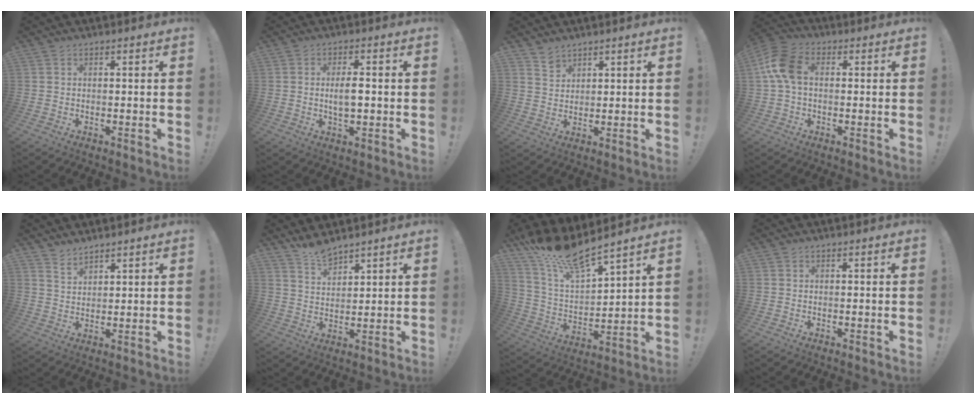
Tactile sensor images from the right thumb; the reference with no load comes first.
{"total": 5.1, "force": [-0.1, 2.0, 4.7], "torque": [-0.084, -0.004, -0.008]}
{"total": 4.0, "force": [3.3, 2.1, 0.7], "torque": [-0.006, -0.024, 0.063]}
{"total": 10.5, "force": [1.2, 6.9, 7.9], "torque": [-0.159, 0.010, 0.027]}
{"total": 3.6, "force": [3.4, 0.8, 0.6], "torque": [-0.011, -0.029, 0.064]}
{"total": 6.3, "force": [5.9, 1.1, 1.7], "torque": [-0.034, -0.039, 0.109]}
{"total": 14.4, "force": [13.2, 1.5, 5.6], "torque": [-0.126, -0.106, 0.234]}
{"total": 0.0}